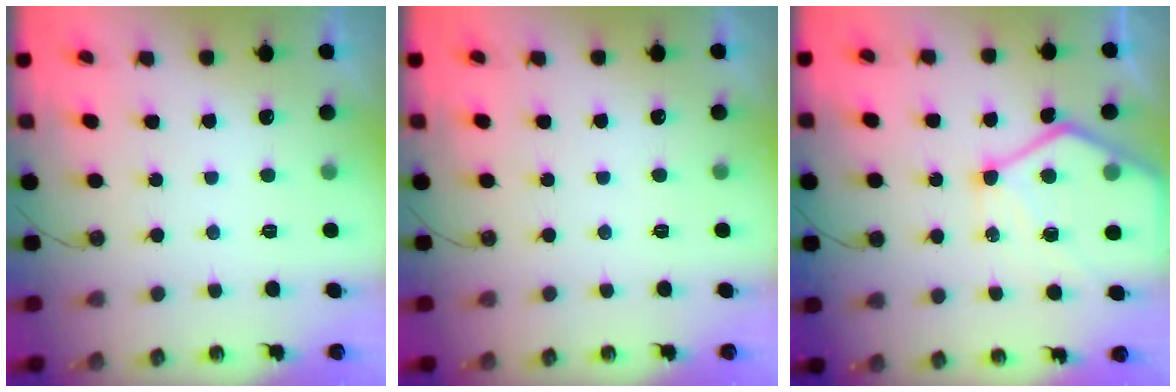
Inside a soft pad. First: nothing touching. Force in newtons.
{"total": 0.0}
{"total": 16.0, "press": 16.0, "slide": 1.6}